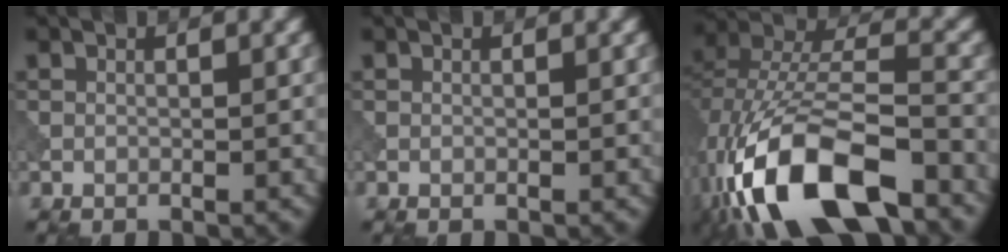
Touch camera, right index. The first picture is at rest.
{"total": 0.0}
{"total": 15.2, "force": [-8.4, 6.6, 10.8], "torque": [-0.225, -0.018, -0.148]}